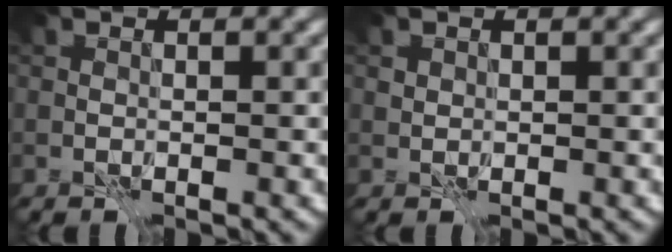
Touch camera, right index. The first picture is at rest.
{"total": 0.6, "force": [0.2, 0.5, -0.2], "torque": [0.002, 0.000, 0.003]}